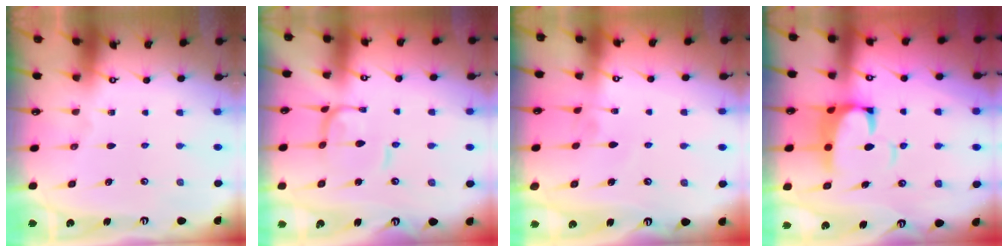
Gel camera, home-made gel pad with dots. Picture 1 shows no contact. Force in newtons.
{"total": 1.0, "press": 0.9, "slide": 0.4}
{"total": 4.4, "press": 4.4, "slide": 0.2}
{"total": 5.2, "press": 5.0, "slide": 1.2}